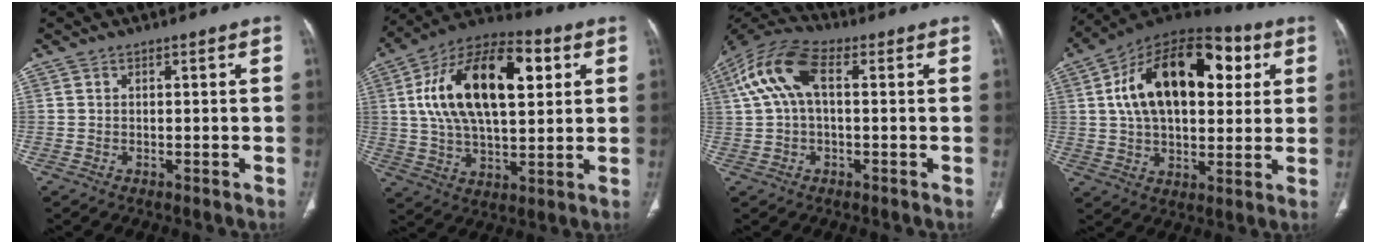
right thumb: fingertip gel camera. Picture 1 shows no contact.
{"total": 23.6, "force": [6.0, 11.7, 19.5], "torque": [-0.325, 0.008, 0.093]}
{"total": 11.5, "force": [2.3, 5.9, 9.7], "torque": [-0.211, 0.039, 0.038]}
{"total": 24.4, "force": [6.4, 14.0, 19.0], "torque": [-0.286, 0.018, 0.094]}